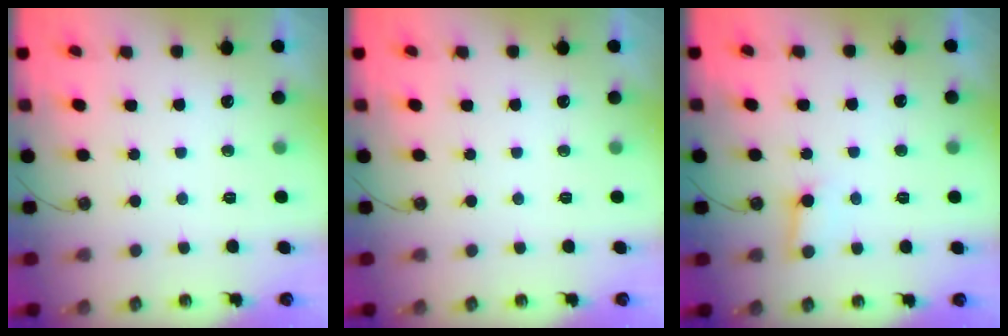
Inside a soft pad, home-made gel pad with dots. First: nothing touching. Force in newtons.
{"total": 0.0}
{"total": 4.7, "press": 4.7, "slide": 0.4}